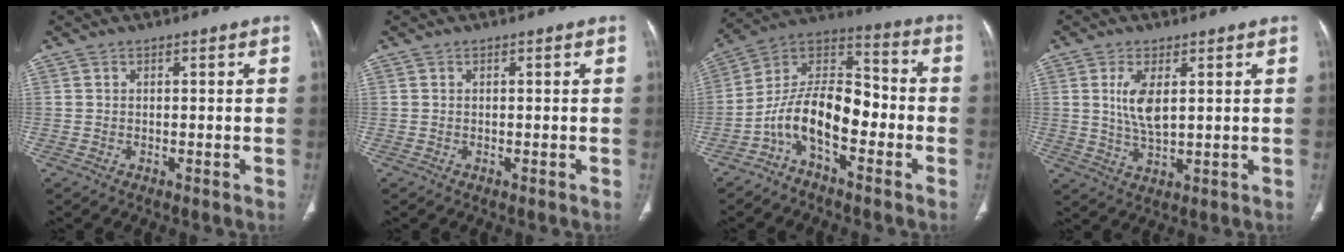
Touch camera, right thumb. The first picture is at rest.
{"total": 0.0}
{"total": 13.9, "force": [-5.1, 7.0, 10.9], "torque": [-0.181, 0.078, -0.099]}
{"total": 6.4, "force": [1.6, 2.7, 5.6], "torque": [-0.113, -0.013, 0.036]}